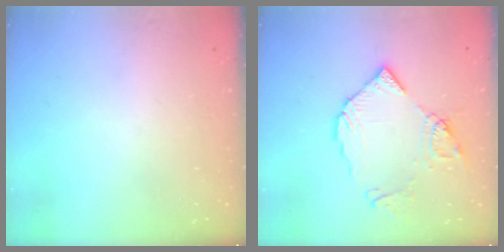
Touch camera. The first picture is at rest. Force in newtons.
{"total": 13.2, "press": 13.1, "slide": 1.5}